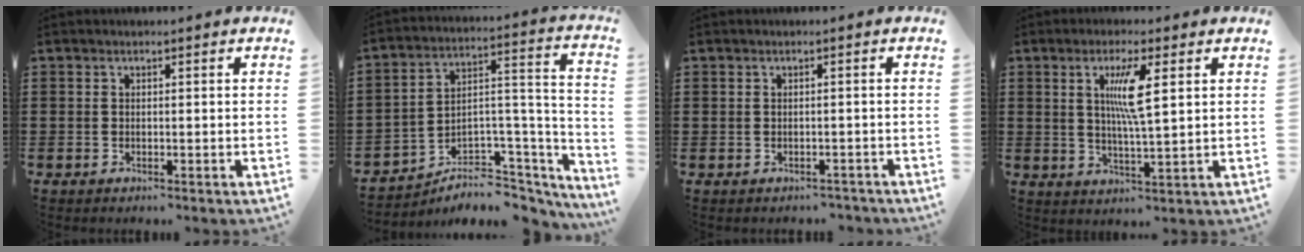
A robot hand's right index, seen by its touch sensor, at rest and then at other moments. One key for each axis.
{"total": 4.3, "fx": -3.1, "fy": 2.8, "fz": 1.0, "tx": -0.025, "ty": -0.010, "tz": -0.058}
{"total": 0.9, "fx": -0.7, "fy": 0.6, "fz": 0.0, "tx": -0.003, "ty": 0.002, "tz": -0.016}
{"total": 6.5, "fx": 2.0, "fy": 0.9, "fz": 6.1, "tx": -0.118, "ty": -0.002, "tz": 0.028}